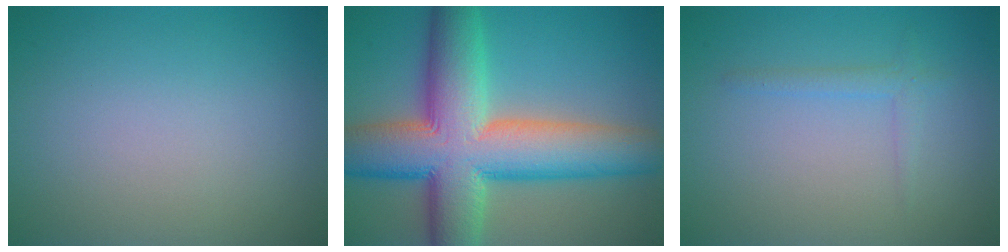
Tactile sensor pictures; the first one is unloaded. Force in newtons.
{"total": 13.7, "press": 13.7, "slide": 0.5}
{"total": 1.3, "press": 1.3, "slide": 0.1}